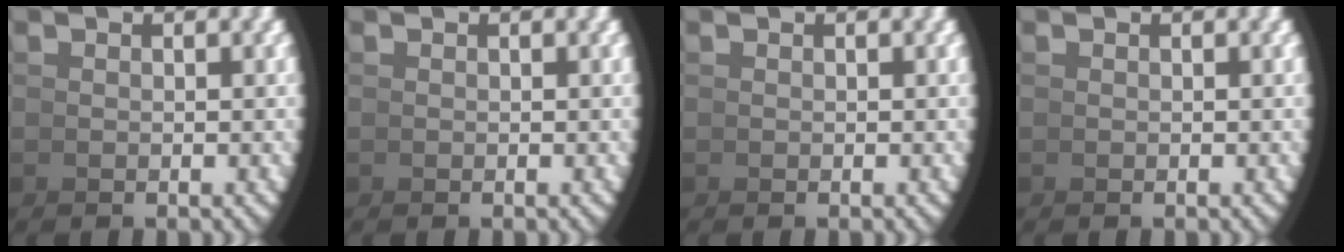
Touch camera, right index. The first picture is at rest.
{"total": 0.0}
{"total": 0.0}
{"total": 0.0}